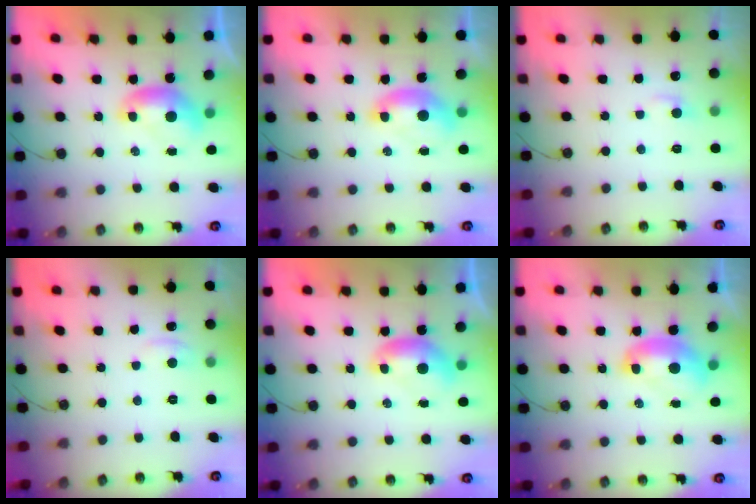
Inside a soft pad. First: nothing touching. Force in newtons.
{"total": 1.6, "press": 1.5, "slide": 0.6}
{"total": 1.3, "press": 1.2, "slide": 0.5}
{"total": 0.8, "press": 0.1, "slide": 0.8}
{"total": 0.0}
{"total": 2.5, "press": 2.5, "slide": 0.3}